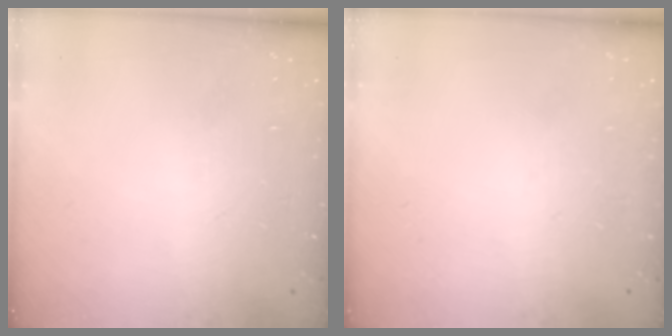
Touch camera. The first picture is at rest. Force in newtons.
{"total": 0.0}